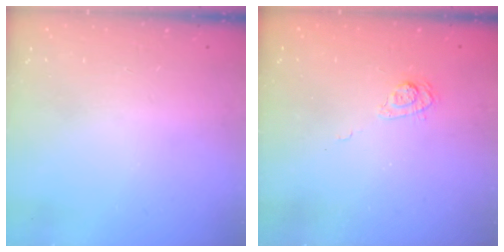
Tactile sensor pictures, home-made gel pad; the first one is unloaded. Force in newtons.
{"total": 4.9, "press": 4.7, "slide": 1.6}